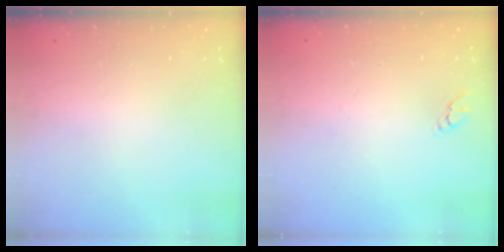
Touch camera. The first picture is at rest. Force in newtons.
{"total": 2.9, "press": 2.9, "slide": 0.2}